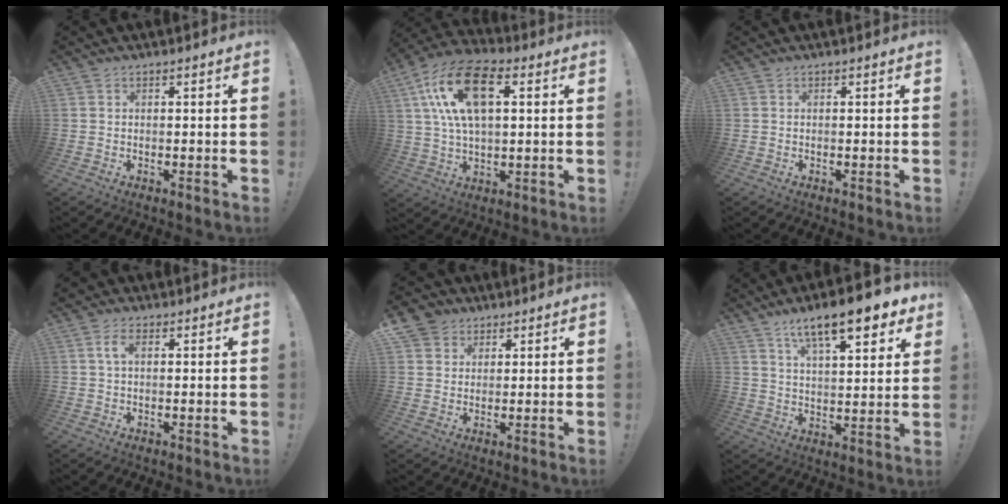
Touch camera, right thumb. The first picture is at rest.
{"total": 17.4, "force": [5.6, 9.5, 13.5], "torque": [-0.242, 0.004, 0.096]}
{"total": 0.0}
{"total": 4.5, "force": [1.7, 2.4, 3.5], "torque": [-0.068, 0.002, 0.027]}
{"total": 5.4, "force": [3.2, 4.3, 0.8], "torque": [-0.016, -0.018, 0.063]}
{"total": 14.8, "force": [9.3, 4.1, 10.8], "torque": [-0.170, -0.053, 0.148]}